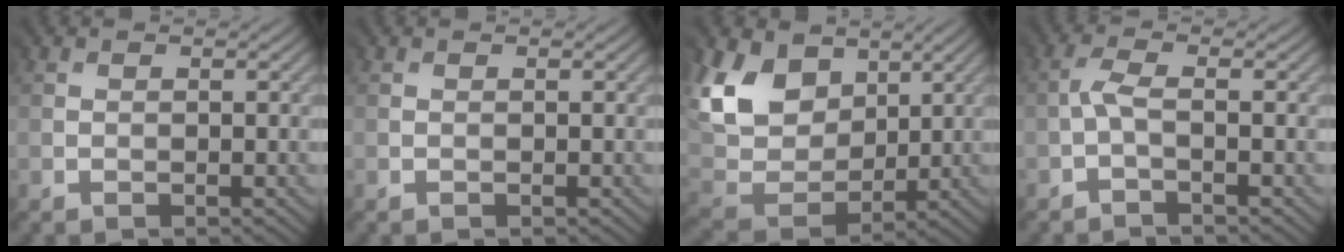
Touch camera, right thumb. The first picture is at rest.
{"total": 0.0}
{"total": 11.3, "force": [6.0, 8.1, 5.1], "torque": [-0.152, 0.017, 0.105]}
{"total": 1.8, "force": [-1.0, 0.1, 1.5], "torque": [-0.043, 0.007, -0.024]}